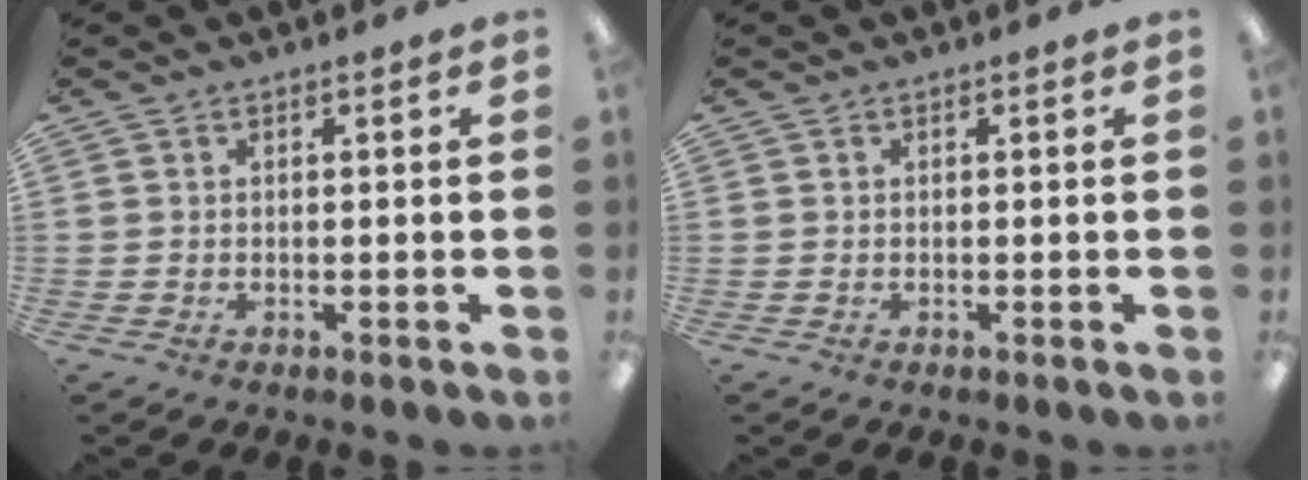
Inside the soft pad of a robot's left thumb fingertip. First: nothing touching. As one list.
[{"total": 0.0}]